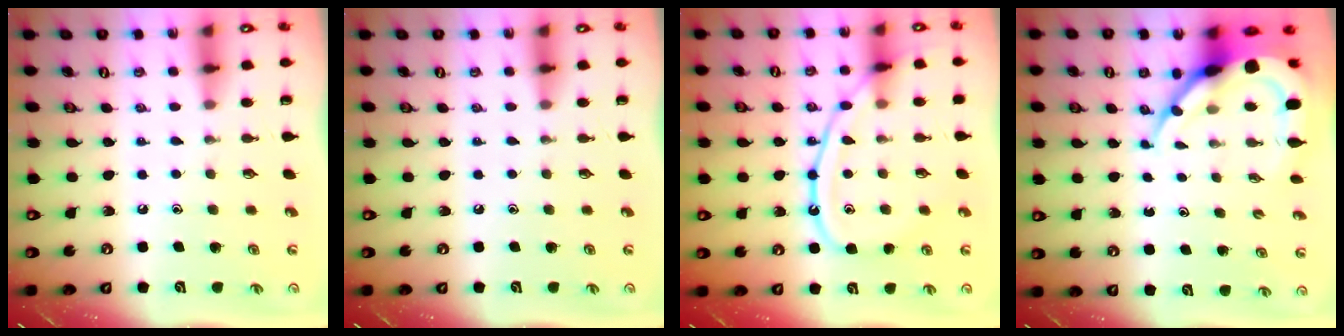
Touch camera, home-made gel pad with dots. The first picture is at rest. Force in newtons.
{"total": 0.0}
{"total": 13.8, "press": 13.7, "slide": 1.3}
{"total": 11.4, "press": 11.3, "slide": 1.2}